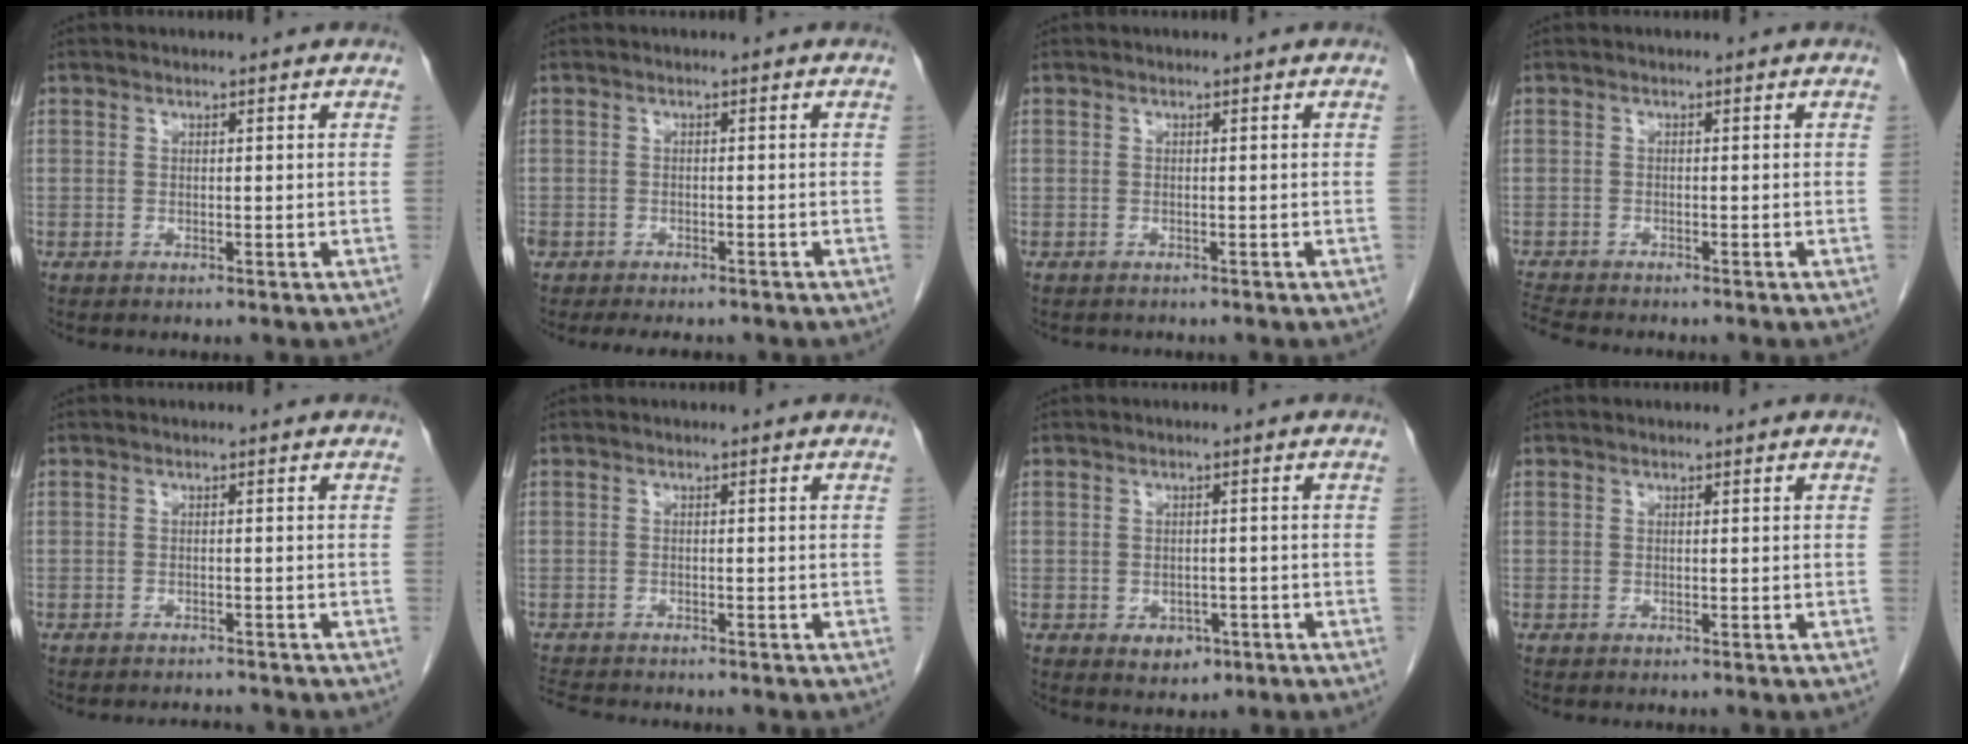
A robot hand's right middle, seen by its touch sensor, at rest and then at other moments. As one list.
[{"total": 8.1, "force": [-6.6, 3.2, 3.4], "torque": [-0.064, -0.005, -0.088]}, {"total": 0.7, "force": [-0.7, 0.3, 0.1], "torque": [-0.013, -0.002, -0.010]}, {"total": 3.8, "force": [-3.7, 0.2, 1.1], "torque": [-0.027, -0.017, -0.065]}, {"total": 2.5, "force": [-2.5, 0.2, 0.0], "torque": [0.001, -0.008, -0.037]}, {"total": 5.0, "force": [-4.7, 0.9, 1.6], "torque": [-0.028, -0.013, -0.077]}, {"total": 3.1, "force": [-1.4, 2.2, 1.7], "torque": [-0.019, 0.001, -0.008]}, {"total": 0.0}]